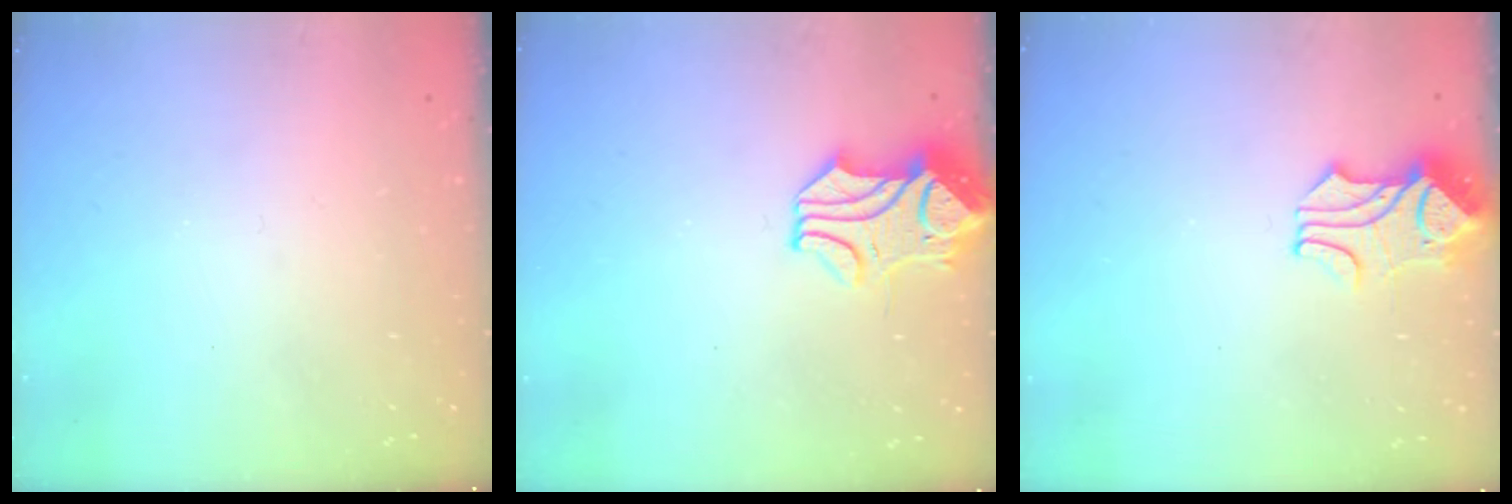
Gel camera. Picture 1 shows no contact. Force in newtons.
{"total": 1.7, "press": 1.4, "slide": 1.0}
{"total": 1.8, "press": 1.4, "slide": 1.0}